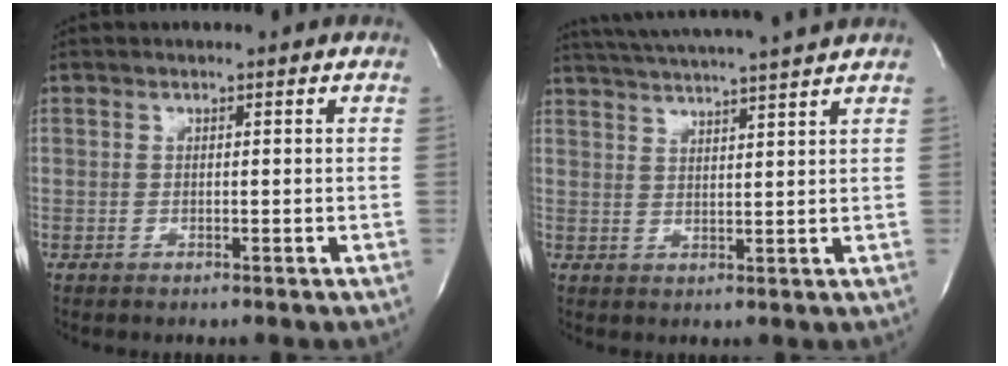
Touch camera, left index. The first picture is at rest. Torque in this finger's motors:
{"motor_torque": [-0.08, -0.04, 0.51, 0.12]}